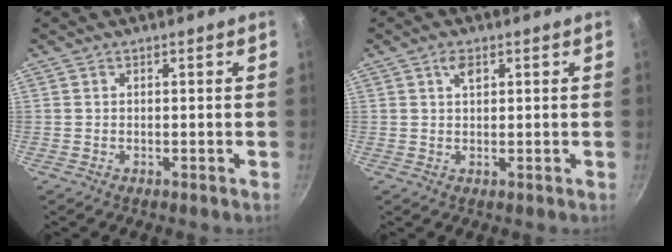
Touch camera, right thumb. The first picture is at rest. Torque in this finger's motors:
{"motor_torque": [-0.49, 0.60, -0.04, 0.35, 0.17]}